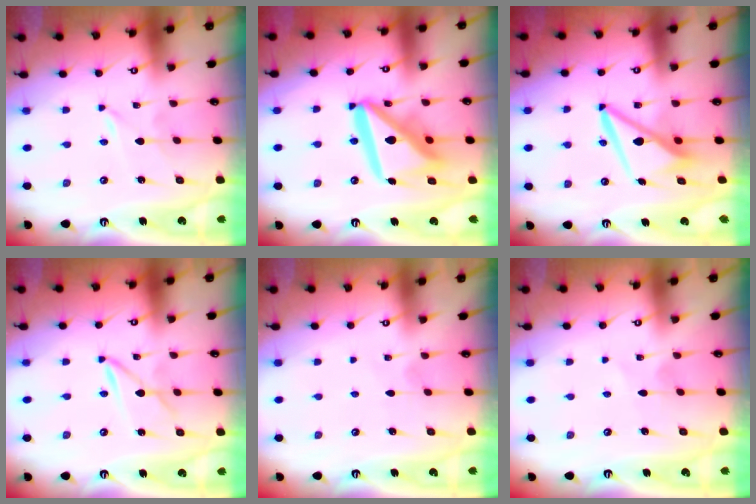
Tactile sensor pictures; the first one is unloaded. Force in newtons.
{"total": 19.3, "press": 19.2, "slide": 2.4}
{"total": 9.7, "press": 9.5, "slide": 1.6}
{"total": 2.5, "press": 2.5, "slide": 0.3}
{"total": 2.6, "press": 2.6, "slide": 0.3}
{"total": 2.5, "press": 2.5, "slide": 0.3}